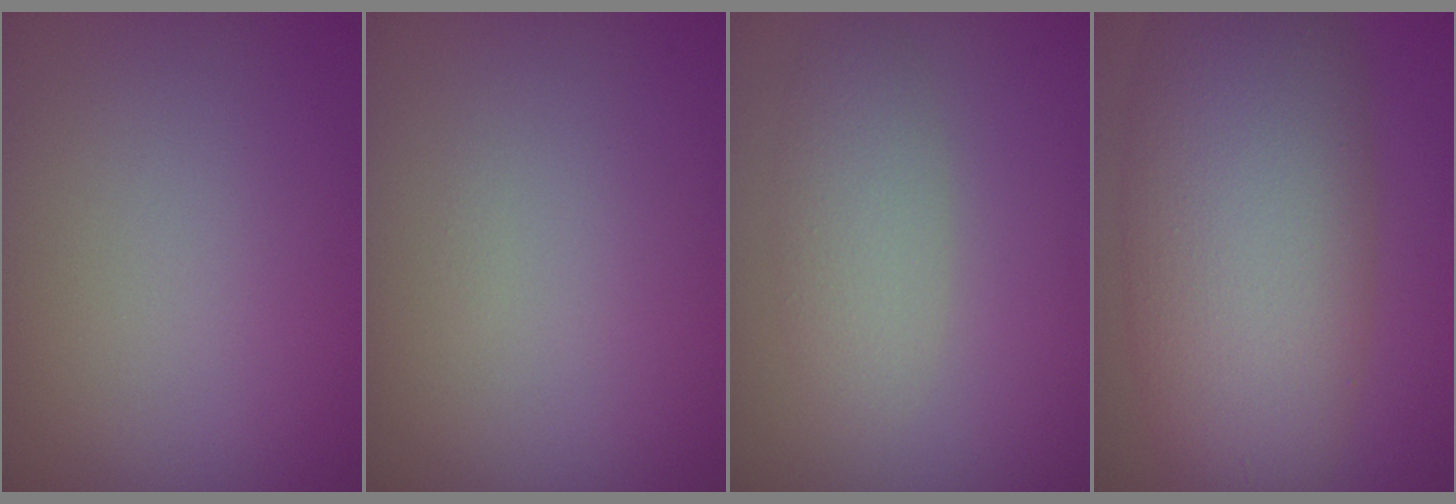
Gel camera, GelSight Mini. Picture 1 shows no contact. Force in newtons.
{"total": 0.0}
{"total": 2.8, "press": 2.8, "slide": 0.3}
{"total": 11.6, "press": 11.5, "slide": 0.5}